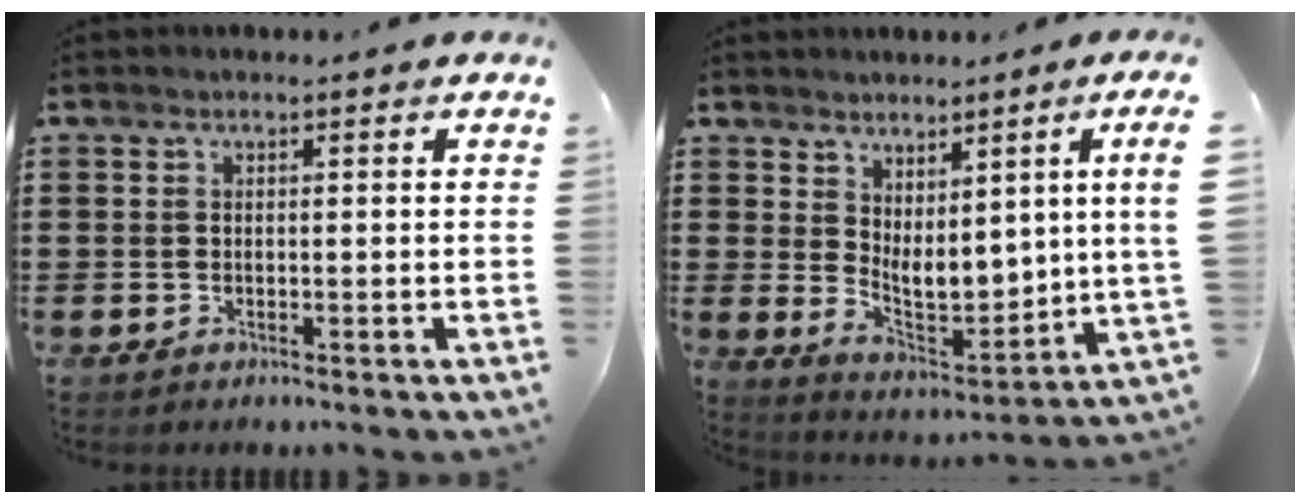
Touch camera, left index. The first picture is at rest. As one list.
[{"total": 5.4, "force": [2.8, 1.3, 4.4], "torque": [-0.086, -0.022, 0.048]}]